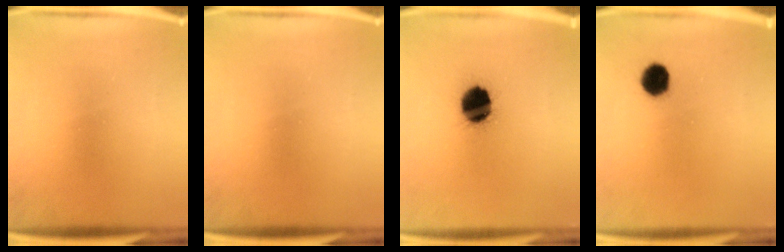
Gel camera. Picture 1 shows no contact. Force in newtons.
{"total": 0.0}
{"total": 12.5}
{"total": 5.3}